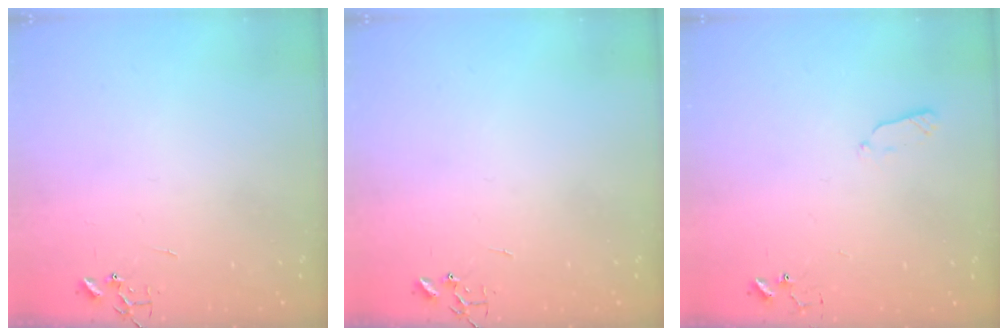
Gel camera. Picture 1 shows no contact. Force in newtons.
{"total": 0.0}
{"total": 4.7, "press": 4.6, "slide": 0.9}